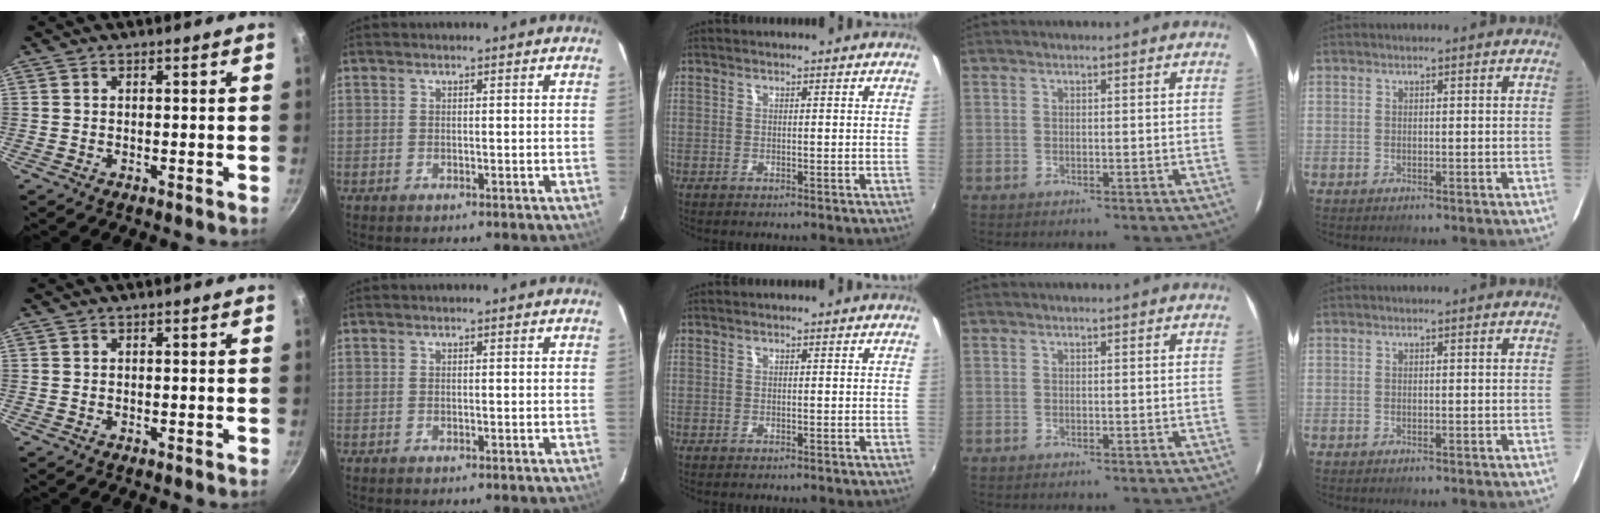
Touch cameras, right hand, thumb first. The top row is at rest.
{}